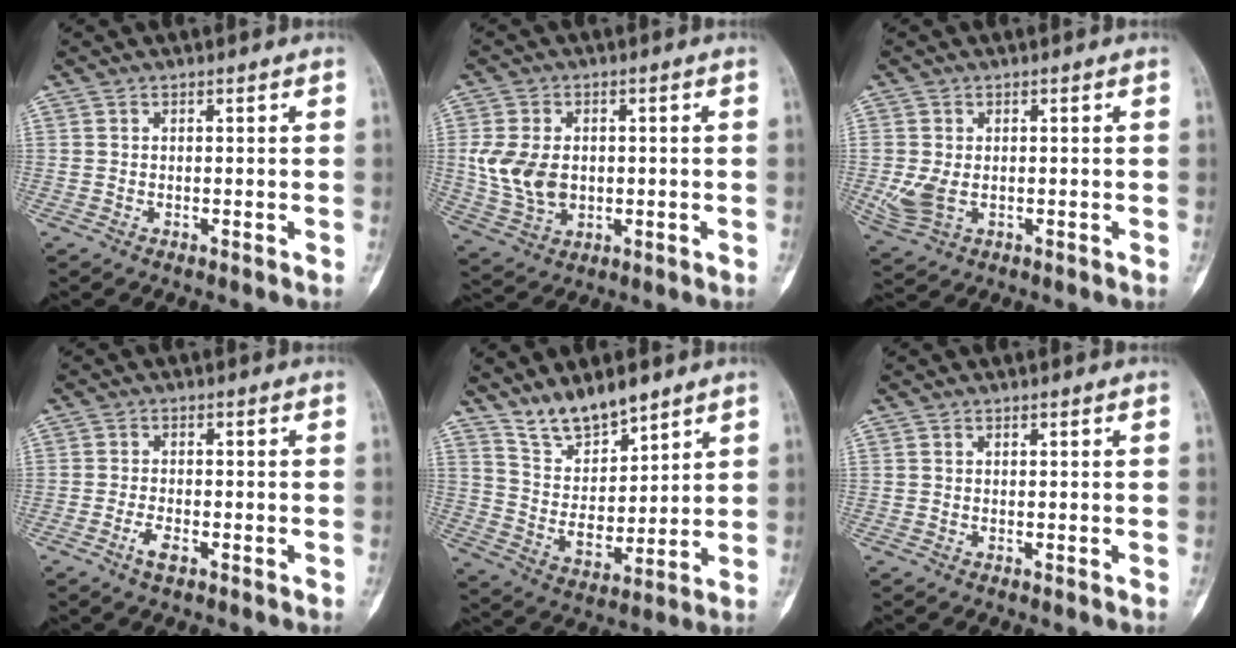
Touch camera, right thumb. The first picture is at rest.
{"total": 9.6, "force": [0.3, 6.8, 6.8], "torque": [-0.120, -0.002, 0.016]}
{"total": 5.1, "force": [-0.3, 3.5, 3.7], "torque": [-0.091, -0.006, 0.005]}
{"total": 2.7, "force": [-1.5, 1.0, 2.0], "torque": [-0.039, 0.005, -0.032]}
{"total": 10.6, "force": [8.5, 4.3, 4.6], "torque": [-0.050, -0.068, 0.170]}
{"total": 0.0}